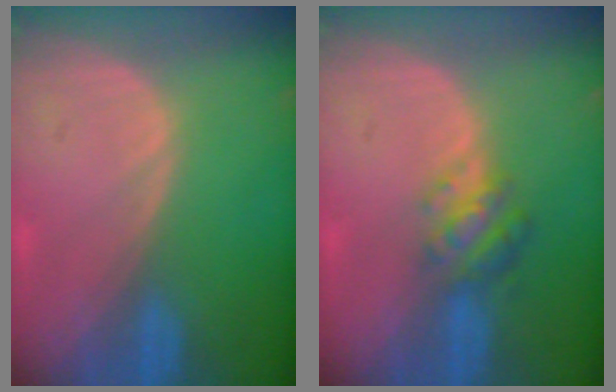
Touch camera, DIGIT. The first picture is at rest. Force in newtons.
{"total": 4.8, "press": 4.4, "slide": 1.9}